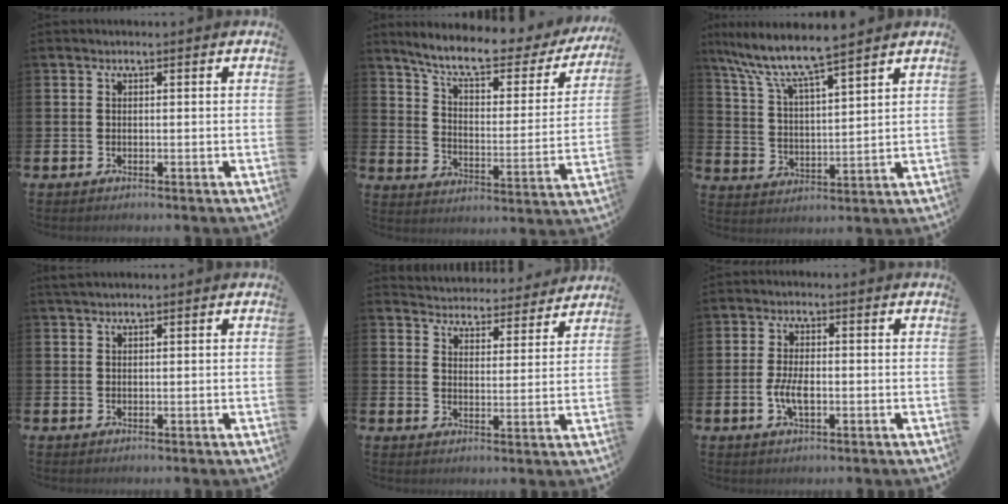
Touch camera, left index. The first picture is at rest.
{"total": 8.7, "force": [7.4, 2.0, 4.1], "torque": [-0.108, -0.044, 0.122]}
{"total": 8.1, "force": [7.4, 0.6, 3.4], "torque": [-0.099, -0.041, 0.127]}
{"total": 1.1, "force": [1.1, 0.1, 0.4], "torque": [-0.006, 0.002, 0.019]}
{"total": 4.6, "force": [4.5, 0.8, -0.3], "torque": [-0.014, -0.039, 0.077]}
{"total": 3.8, "force": [-0.7, 1.6, 3.4], "torque": [-0.064, 0.000, -0.016]}